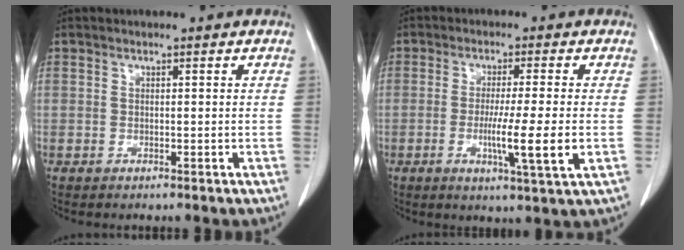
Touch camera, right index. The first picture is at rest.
{"total": 8.4, "force": [-1.6, -0.7, 8.2], "torque": [-0.139, -0.024, -0.030]}